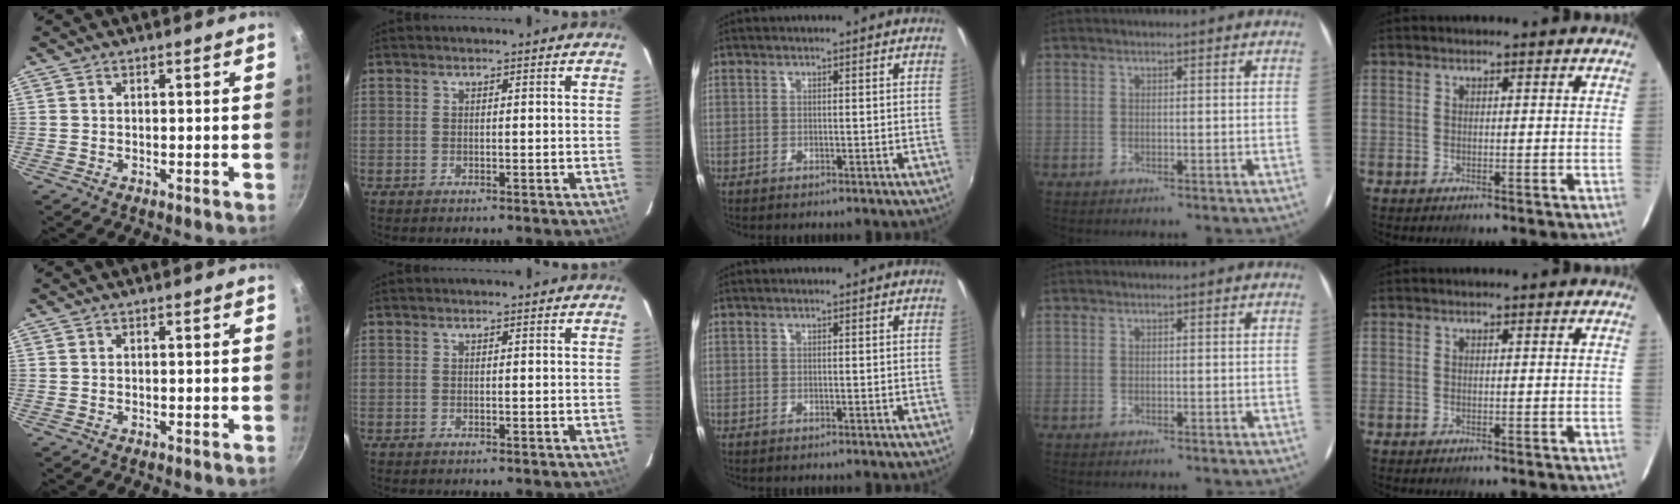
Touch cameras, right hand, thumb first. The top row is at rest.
{}